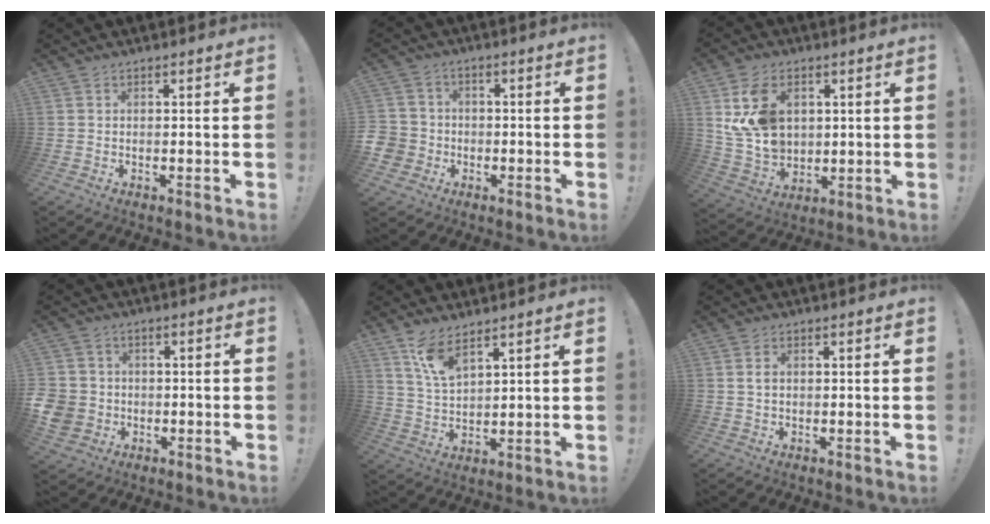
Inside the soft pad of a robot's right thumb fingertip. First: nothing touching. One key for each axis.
{"total": 5.9, "fx": -1.7, "fy": 5.5, "fz": 1.3, "tx": -0.036, "ty": 0.020, "tz": -0.033}
{"total": 14.5, "fx": 4.8, "fy": 10.6, "fz": 8.6, "tx": -0.175, "ty": -0.018, "tz": 0.095}
{"total": 7.0, "fx": -1.5, "fy": 6.5, "fz": 2.1, "tx": -0.057, "ty": 0.014, "tz": -0.024}
{"total": 8.4, "fx": 6.1, "fy": 2.9, "fz": 4.9, "tx": -0.092, "ty": -0.033, "tz": 0.112}
{"total": 2.2, "fx": 0.7, "fy": 1.4, "fz": 1.5, "tx": -0.030, "ty": 0.005, "tz": 0.011}